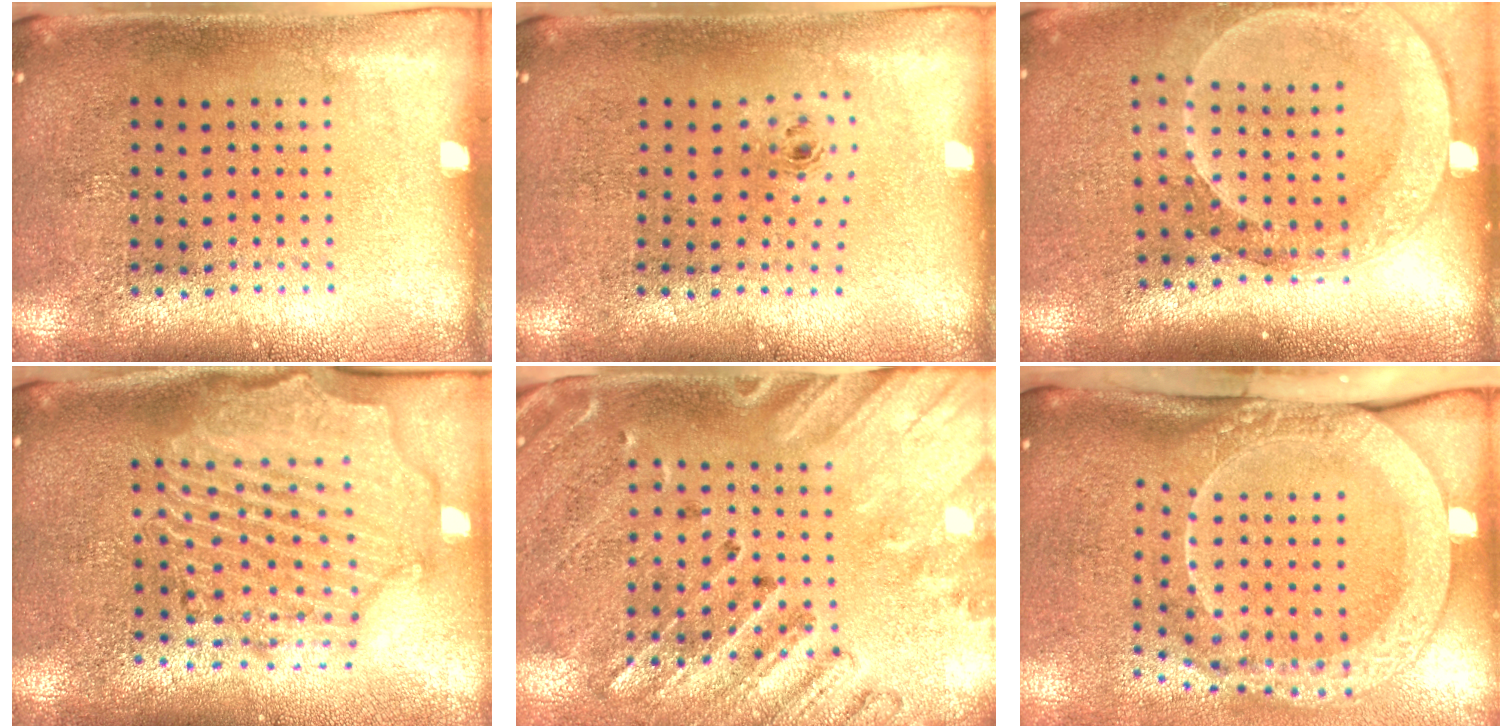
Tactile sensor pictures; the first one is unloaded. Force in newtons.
{"total": 0.7, "press": 0.4, "slide": 0.6}
{"total": 2.5, "press": 2.0, "slide": 1.5}
{"total": 2.8, "press": 2.5, "slide": 1.3}
{"total": 2.6, "press": 2.2, "slide": 1.3}
{"total": 3.0, "press": 2.1, "slide": 2.1}